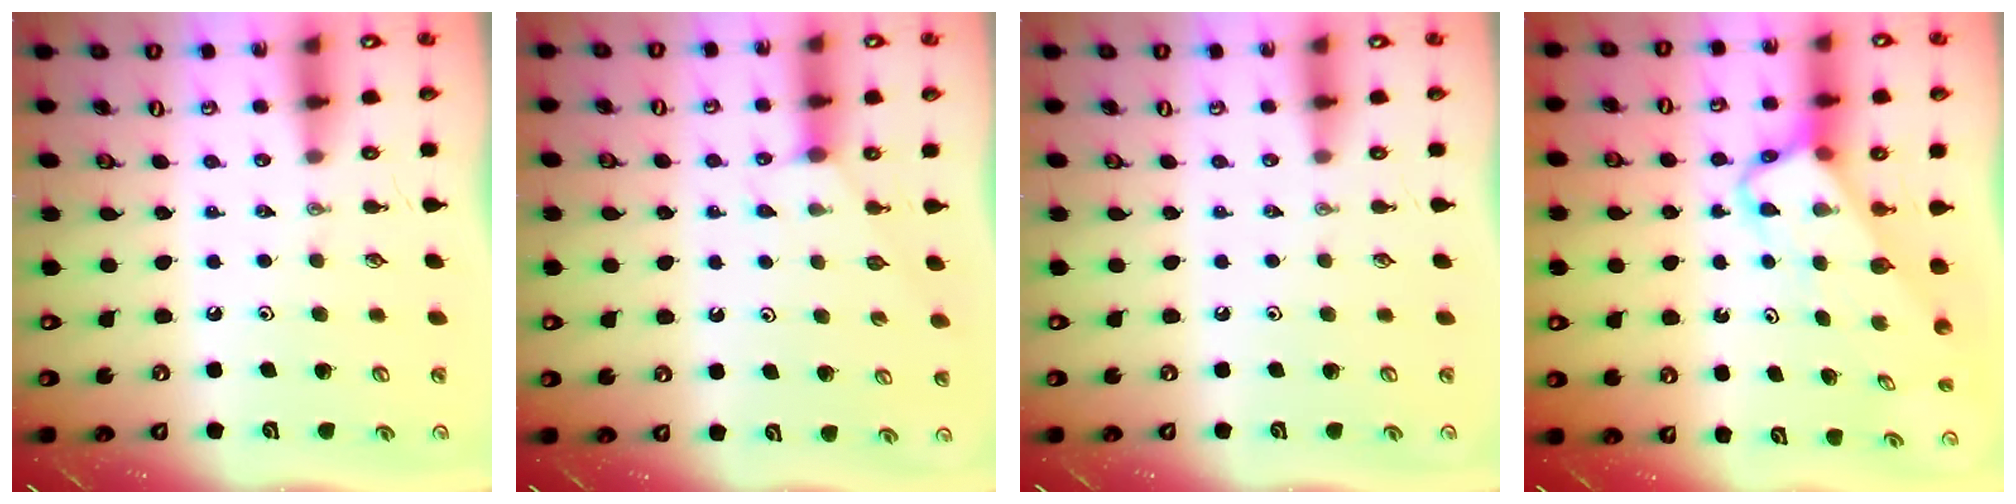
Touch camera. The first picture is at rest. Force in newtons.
{"total": 2.7, "press": 2.7, "slide": 0.3}
{"total": 0.0}
{"total": 3.8, "press": 3.8, "slide": 0.2}